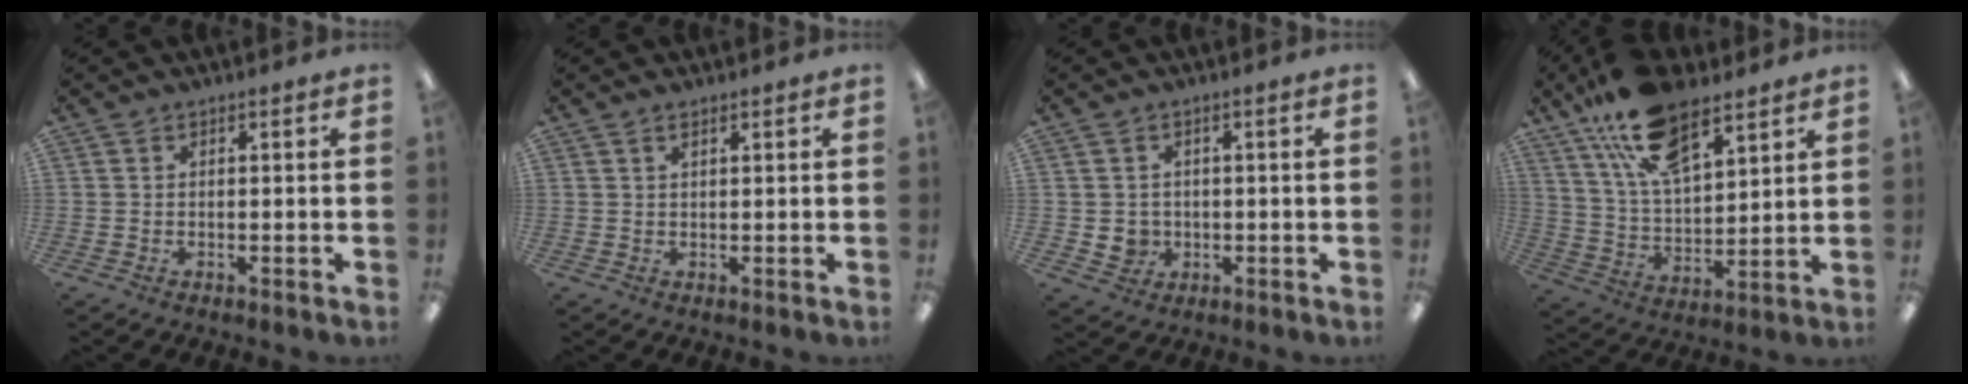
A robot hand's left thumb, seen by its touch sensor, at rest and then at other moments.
{"total": 1.5, "force": [1.1, 0.5, 1.0], "torque": [-0.022, 0.001, 0.019]}
{"total": 3.2, "force": [0.1, 3.1, 0.9], "torque": [-0.011, 0.001, 0.003]}
{"total": 18.3, "force": [12.1, 8.3, 11.0], "torque": [-0.205, -0.044, 0.217]}